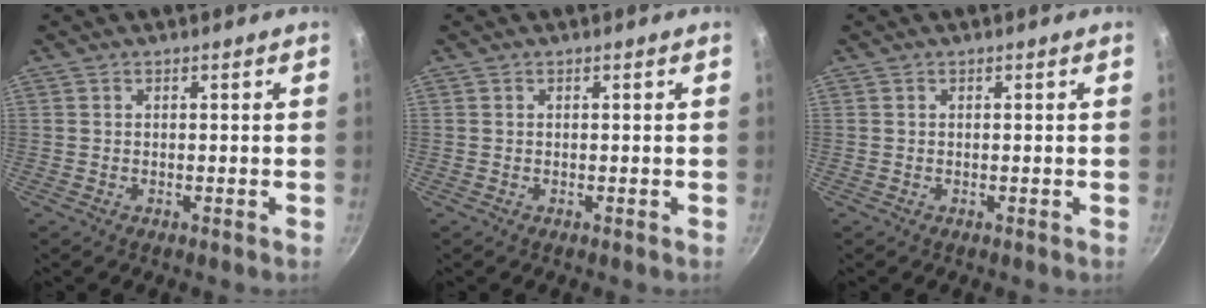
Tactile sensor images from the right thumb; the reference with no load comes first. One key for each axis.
{"total": 0.0}
{"total": 0.0}